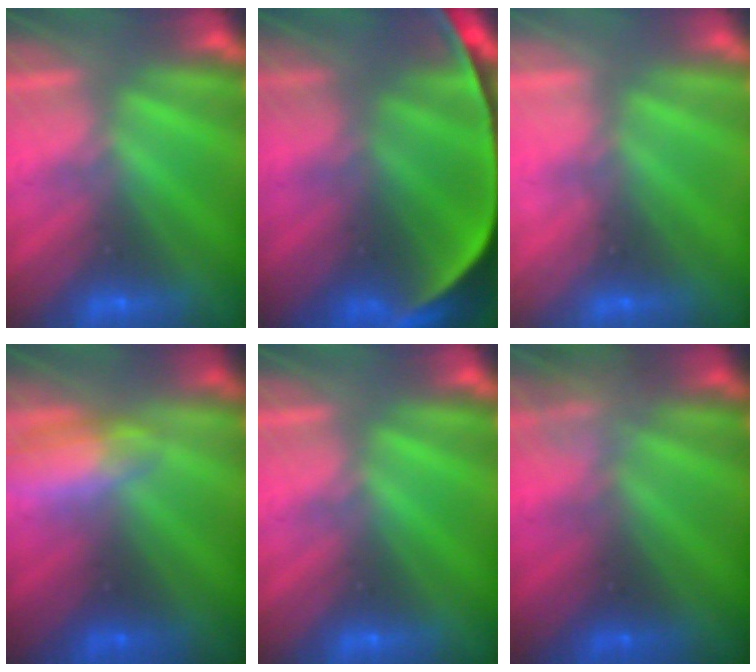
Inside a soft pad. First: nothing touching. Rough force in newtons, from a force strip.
{"total": 9.1}
{"total": 2.3}
{"total": 2.7}
{"total": 0.0}
{"total": 2.3}